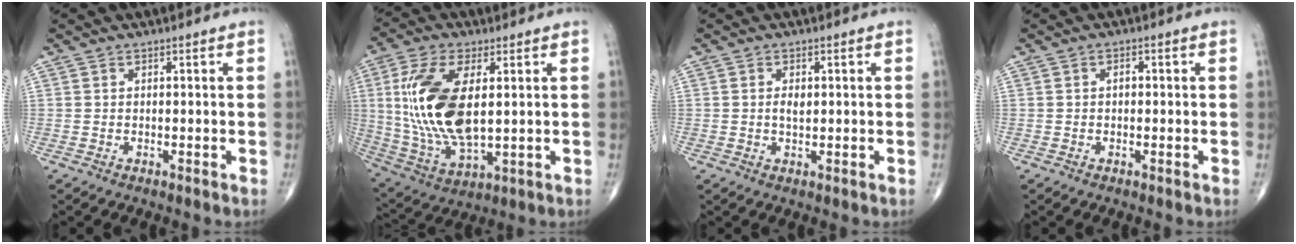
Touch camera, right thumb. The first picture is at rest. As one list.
[{"total": 18.2, "force": [2.5, 8.7, 15.8], "torque": [-0.329, -0.014, 0.055]}, {"total": 2.0, "force": [0.2, 1.1, 1.7], "torque": [-0.030, -0.001, 0.004]}, {"total": 1.0, "force": [-0.1, 0.7, 0.7], "torque": [-0.005, 0.003, -0.005]}]